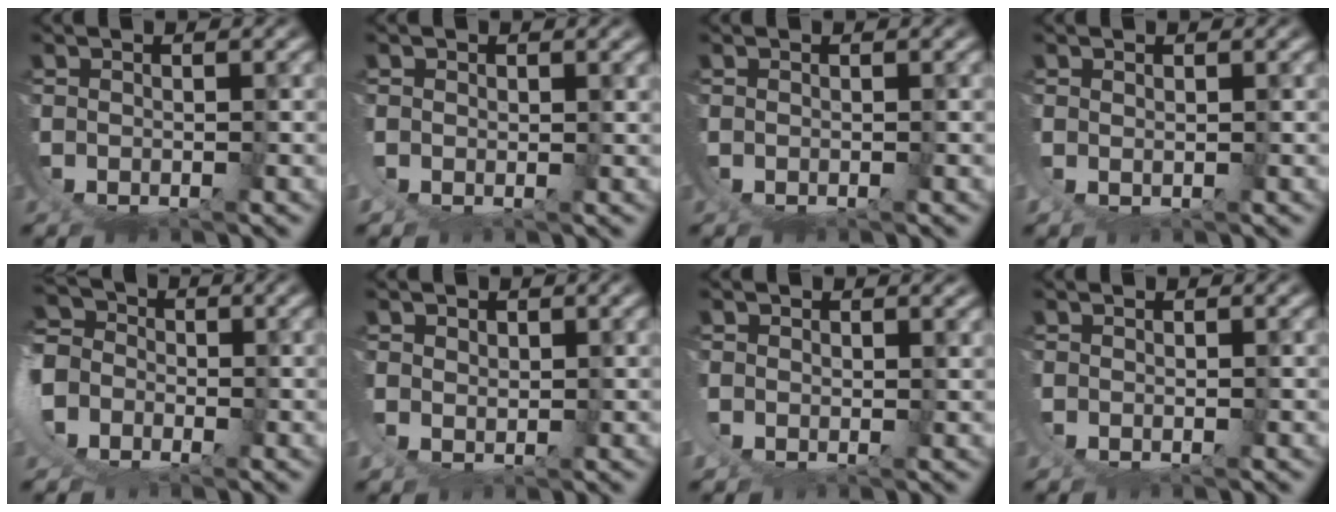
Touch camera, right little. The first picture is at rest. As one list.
[{"total": 1.0, "force": [0.7, 0.6, 0.5], "torque": [-0.016, -0.003, 0.017]}, {"total": 0.0}, {"total": 1.1, "force": [0.8, -0.2, 0.6], "torque": [-0.018, -0.002, 0.019]}, {"total": 6.4, "force": [0.3, 5.4, 3.4], "torque": [-0.086, -0.008, -0.005]}, {"total": 1.4, "force": [1.2, 0.2, 0.6], "torque": [-0.022, -0.010, 0.034]}, {"total": 1.4, "force": [1.1, 0.6, 0.7], "torque": [-0.019, -0.003, 0.021]}, {"total": 0.7, "force": [0.4, 0.3, 0.5], "torque": [-0.014, 0.001, 0.006]}]